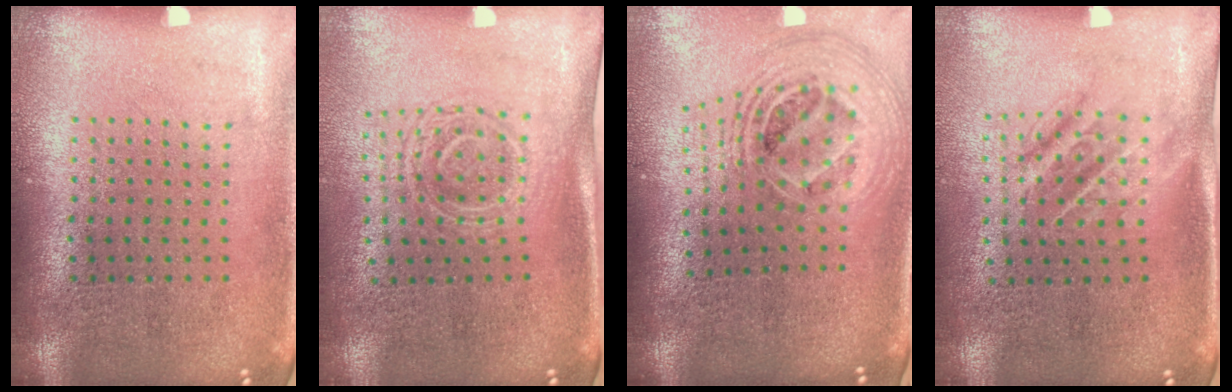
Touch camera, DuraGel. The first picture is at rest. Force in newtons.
{"total": 1.7, "press": 1.3, "slide": 1.1}
{"total": 2.5, "press": 1.8, "slide": 1.7}
{"total": 1.6, "press": 1.3, "slide": 1.0}